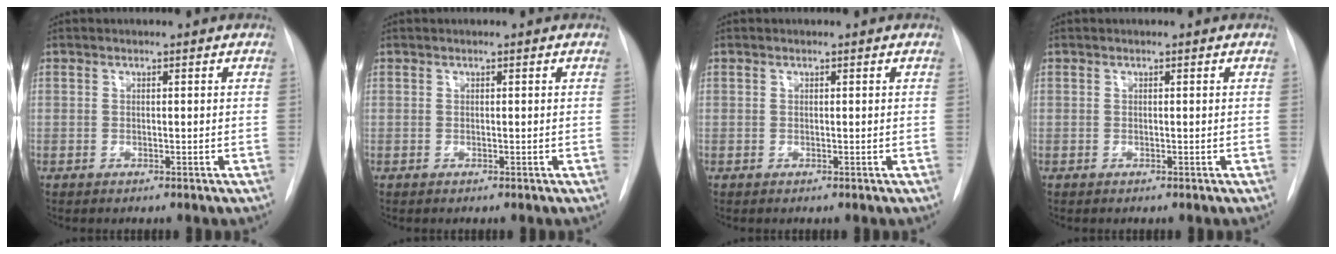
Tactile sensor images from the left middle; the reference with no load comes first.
{"total": 0.0}
{"total": 0.0}
{"total": 0.0}